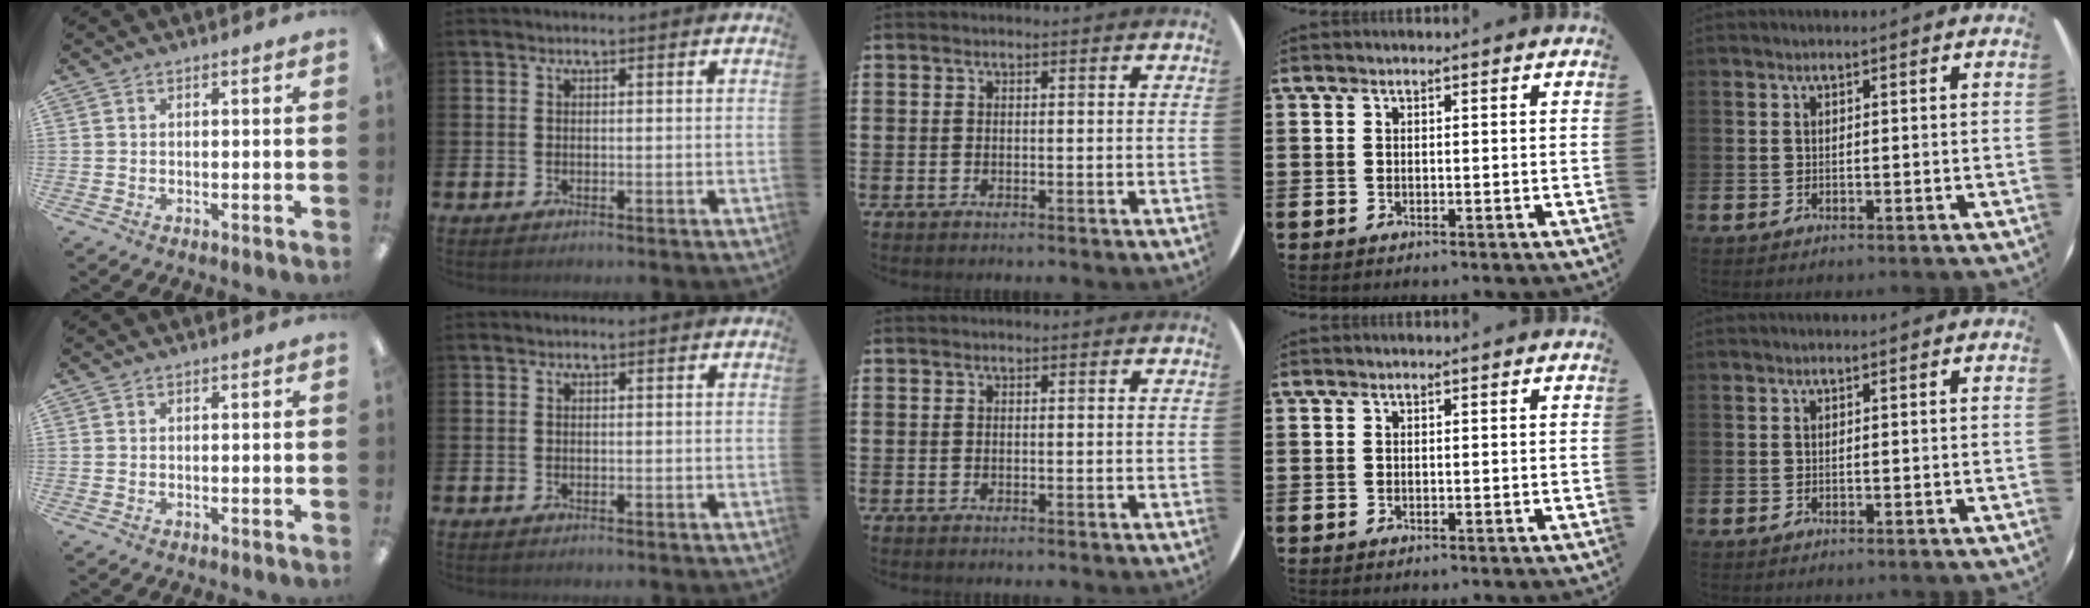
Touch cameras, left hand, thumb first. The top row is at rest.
{}